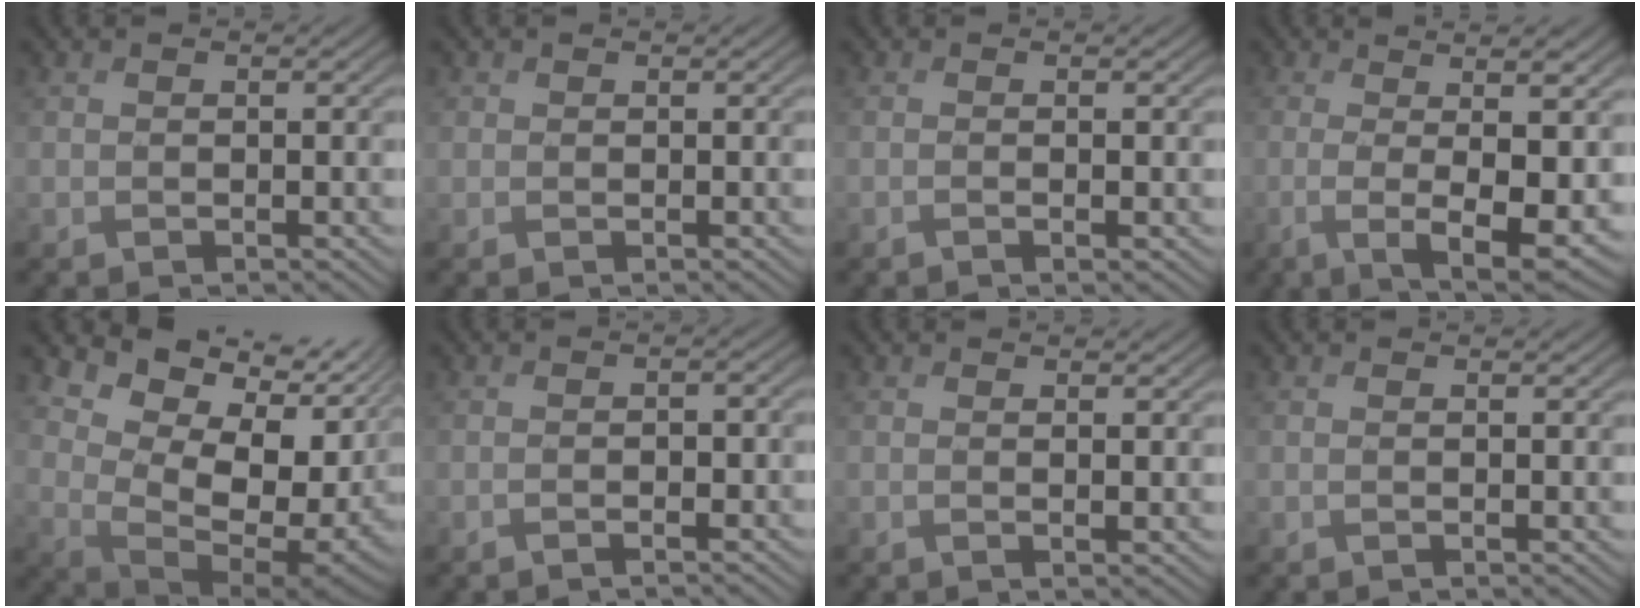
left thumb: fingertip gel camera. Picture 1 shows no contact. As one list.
[{"total": 0.6, "force": [0.2, 0.6, -0.1], "torque": [0.007, 0.000, 0.002]}, {"total": 1.1, "force": [-0.9, -0.7, 0.0], "torque": [0.012, 0.002, -0.025]}, {"total": 10.0, "force": [-0.4, 2.1, 9.7], "torque": [-0.120, -0.001, -0.016]}, {"total": 10.9, "force": [3.2, 6.9, 7.8], "torque": [-0.143, -0.010, 0.059]}, {"total": 2.1, "force": [-1.9, 0.1, 1.1], "torque": [-0.003, -0.003, -0.038]}, {"total": 0.6, "force": [-0.1, -0.6, 0.2], "torque": [0.006, -0.004, -0.007]}, {"total": 0.9, "force": [-0.6, -0.7, -0.4], "torque": [0.016, 0.000, -0.017]}]